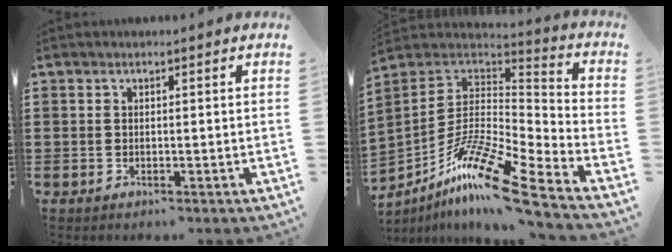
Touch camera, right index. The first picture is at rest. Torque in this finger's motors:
{"motor_torque": [-0.14, -0.03, -0.21, -0.21]}